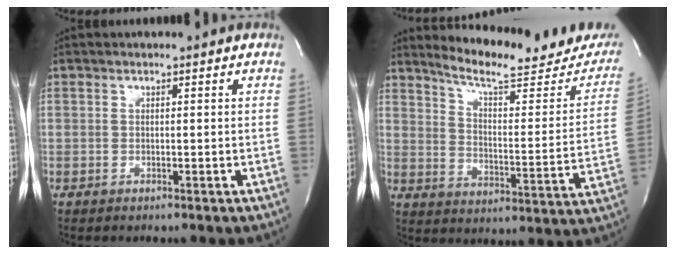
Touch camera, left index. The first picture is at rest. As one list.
[{"total": 19.3, "force": [17.3, 3.6, 7.8], "torque": [-0.102, -0.046, 0.223]}]